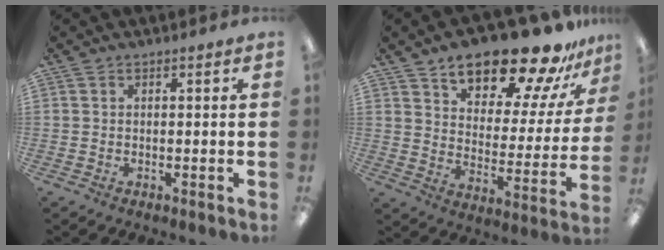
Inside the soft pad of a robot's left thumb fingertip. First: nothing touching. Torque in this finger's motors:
{"motor_torque": [0.47, 0.48, 1.60, -1.17, 0.14]}